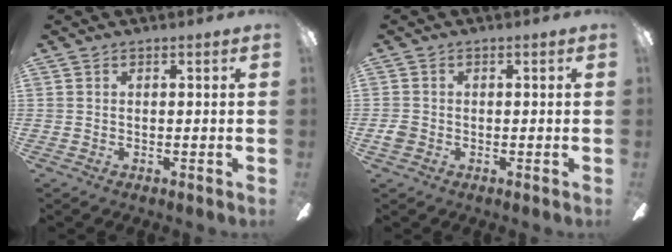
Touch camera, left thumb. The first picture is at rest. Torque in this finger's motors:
{"motor_torque": [-0.16, 0.51, 0.40, -0.28, 0.00]}